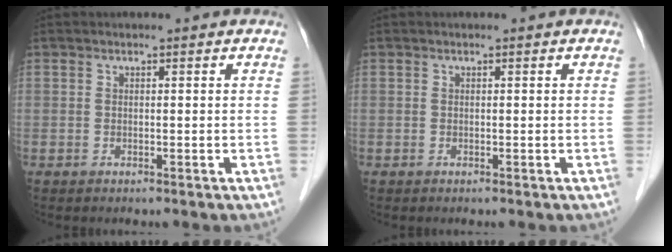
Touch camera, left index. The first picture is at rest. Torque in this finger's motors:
{"motor_torque": [-0.01, 0.01, 0.00, 0.00]}